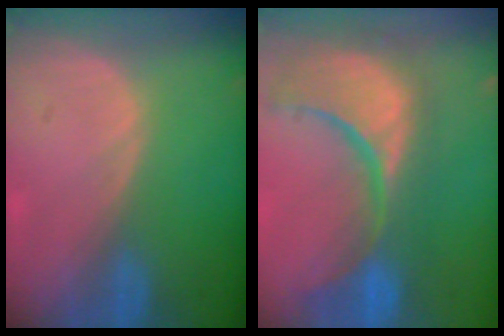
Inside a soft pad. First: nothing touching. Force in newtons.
{"total": 15.1, "press": 12.0, "slide": 9.1}